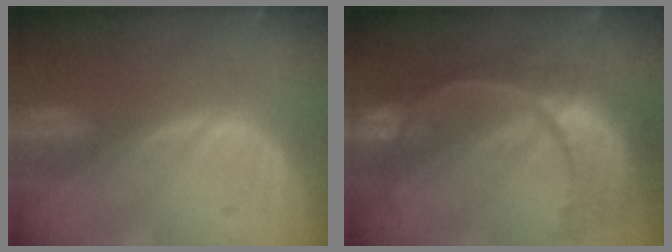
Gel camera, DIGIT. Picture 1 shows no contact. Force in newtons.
{"total": 11.2, "press": 9.4, "slide": 6.2}